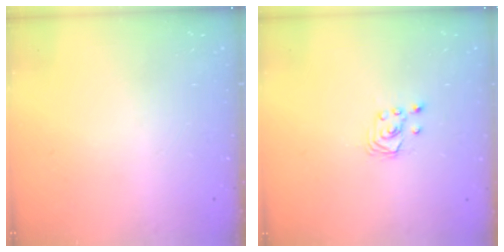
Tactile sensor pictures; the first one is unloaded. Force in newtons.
{"total": 2.6, "press": 2.6, "slide": 0.3}